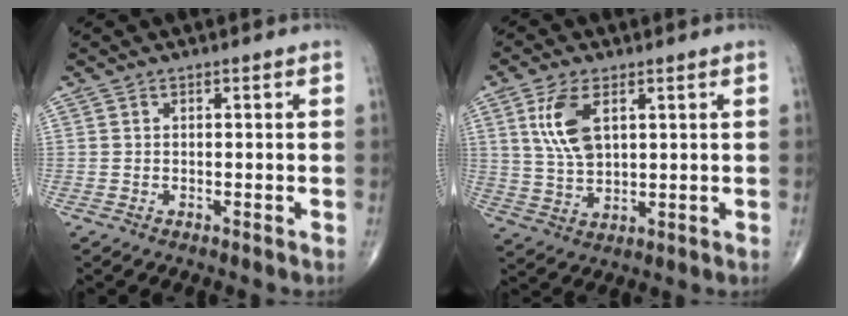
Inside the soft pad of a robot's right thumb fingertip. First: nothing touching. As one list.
[{"total": 8.7, "force": [3.2, 4.5, 6.7], "torque": [-0.131, -0.011, 0.066]}]